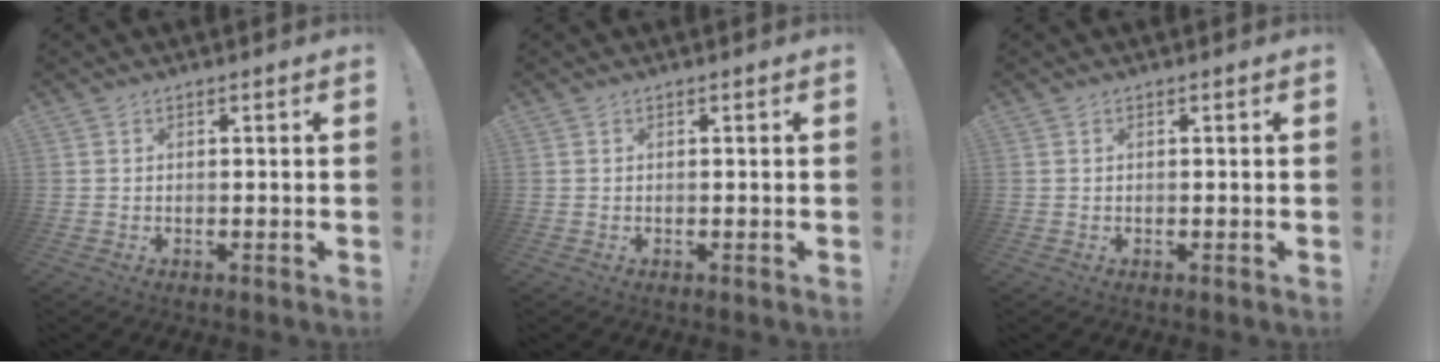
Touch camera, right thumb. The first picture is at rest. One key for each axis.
{"total": 0.0}
{"total": 0.0}